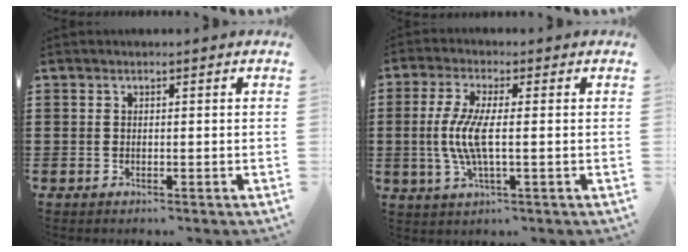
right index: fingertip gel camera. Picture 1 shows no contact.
{"total": 7.1, "force": [-0.4, 1.8, 6.8], "torque": [-0.156, -0.012, -0.018]}